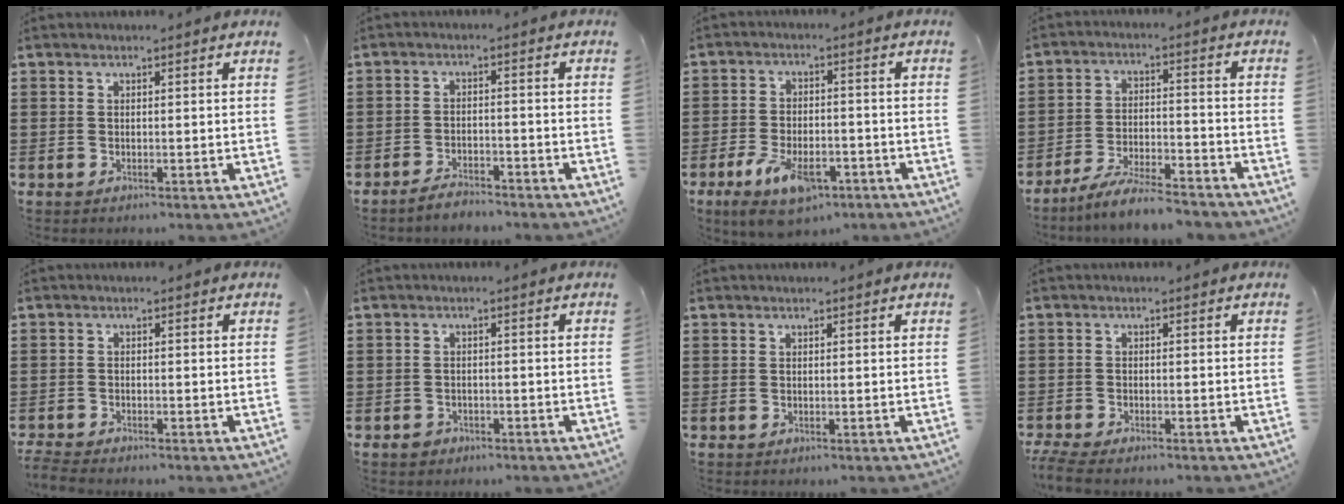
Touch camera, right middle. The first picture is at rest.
{"total": 2.9, "force": [-2.9, 0.2, 0.5], "torque": [-0.012, 0.003, -0.057]}
{"total": 7.7, "force": [-4.7, 3.4, 5.1], "torque": [-0.103, 0.002, -0.084]}
{"total": 6.8, "force": [-6.3, 0.3, 2.5], "torque": [-0.048, -0.001, -0.119]}
{"total": 1.9, "force": [-1.9, -0.1, 0.2], "torque": [-0.015, -0.005, -0.041]}
{"total": 1.3, "force": [-0.9, 0.9, 0.3], "torque": [-0.010, -0.001, -0.021]}
{"total": 0.0}
{"total": 2.4, "force": [-2.3, 0.1, 0.8], "torque": [-0.030, -0.006, -0.050]}